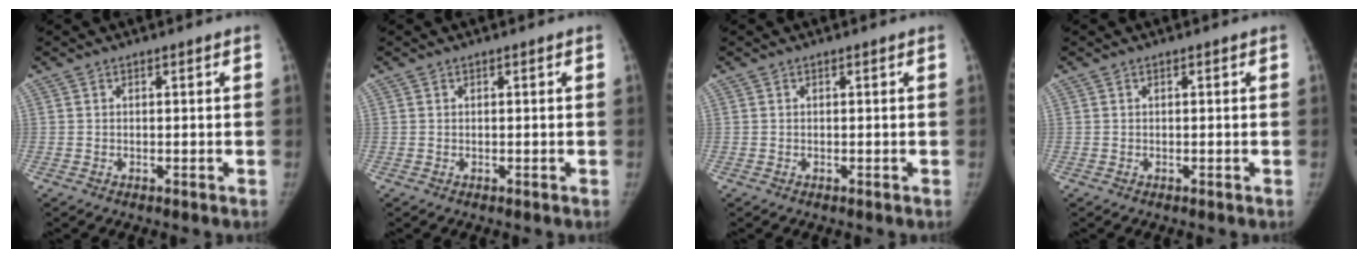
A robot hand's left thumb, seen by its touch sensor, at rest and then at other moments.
{"total": 0.0}
{"total": 0.0}
{"total": 0.0}